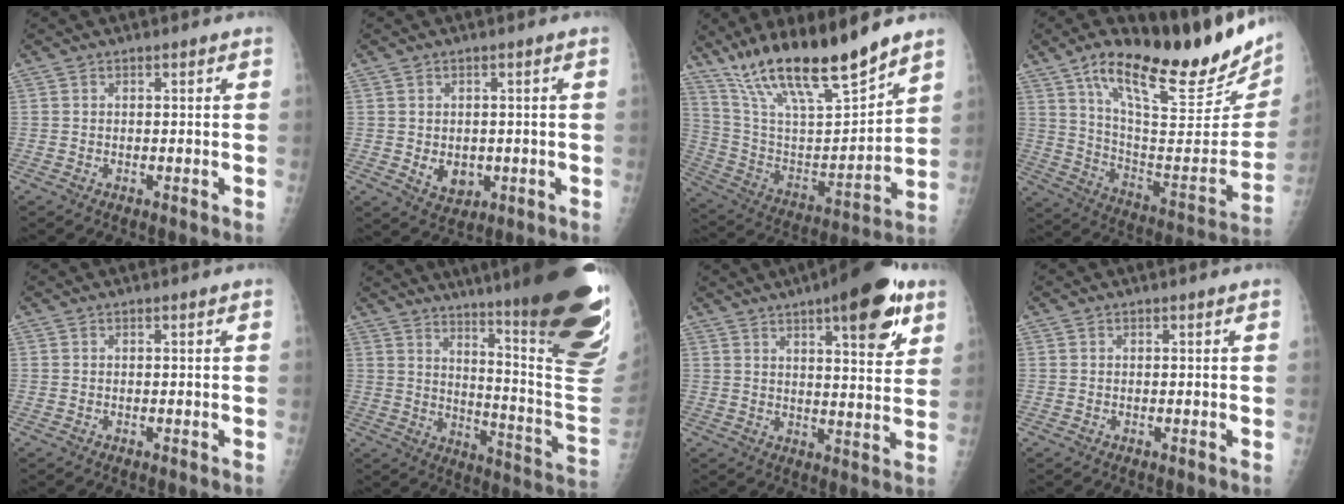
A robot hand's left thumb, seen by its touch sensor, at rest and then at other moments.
{"total": 4.6, "force": [-0.5, 3.6, 2.8], "torque": [-0.025, -0.005, 0.007]}
{"total": 22.1, "force": [17.0, 4.2, 13.4], "torque": [-0.216, -0.072, 0.313]}
{"total": 29.3, "force": [19.4, 8.3, 20.4], "torque": [-0.274, -0.071, 0.312]}
{"total": 0.0}
{"total": 32.8, "force": [19.7, 4.7, 25.7], "torque": [-0.244, -0.096, 0.276]}
{"total": 15.4, "force": [8.3, 4.6, 12.1], "torque": [-0.137, -0.031, 0.111]}
{"total": 0.0}